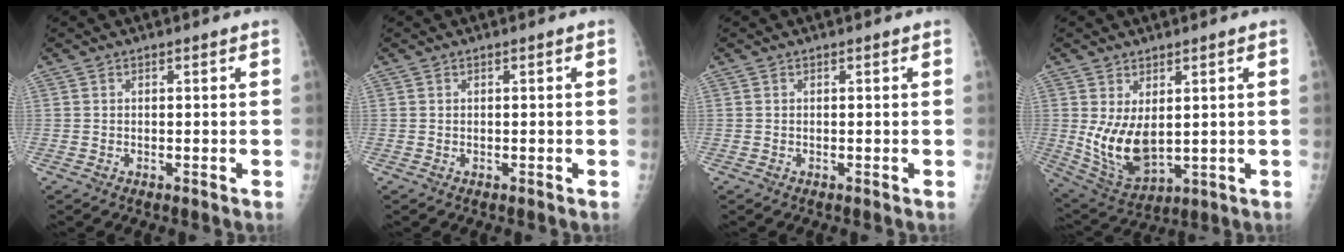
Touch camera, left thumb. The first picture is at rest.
{"total": 0.0}
{"total": 0.0}
{"total": 10.3, "force": [0.9, 5.7, 8.5], "torque": [-0.147, -0.020, 0.039]}